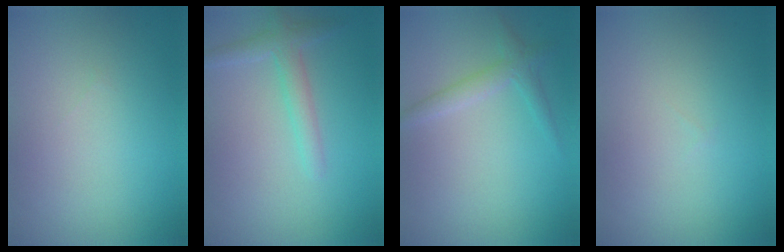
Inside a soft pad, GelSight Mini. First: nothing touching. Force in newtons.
{"total": 2.3, "press": 2.3, "slide": 0.2}
{"total": 1.9, "press": 1.9, "slide": 0.2}
{"total": 0.0}